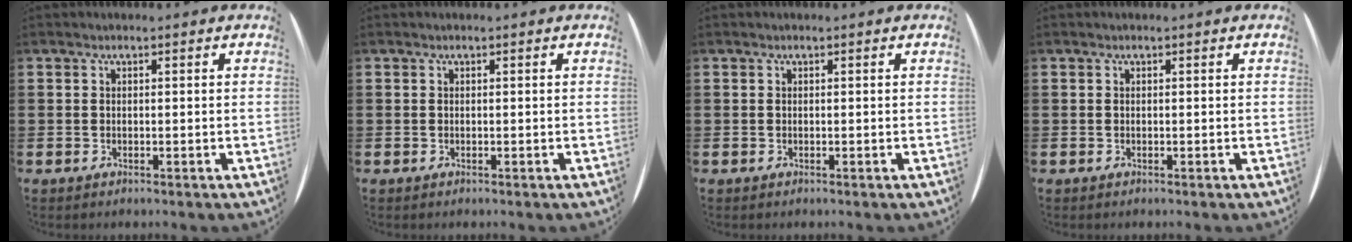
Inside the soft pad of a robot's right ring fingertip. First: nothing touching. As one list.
[{"total": 0.0}, {"total": 0.0}, {"total": 0.0}]